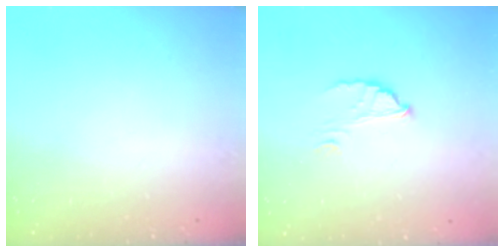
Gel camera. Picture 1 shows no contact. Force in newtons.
{"total": 4.1, "press": 4.1, "slide": 0.1}